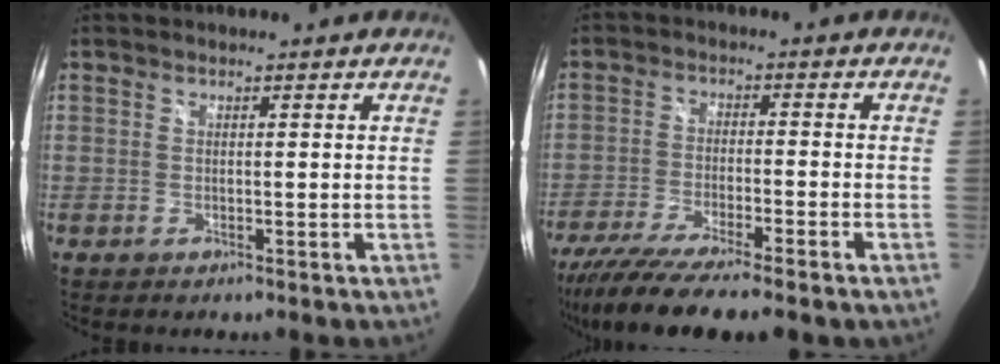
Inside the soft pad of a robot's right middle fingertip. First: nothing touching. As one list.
[{"total": 14.1, "force": [-11.2, 1.7, 8.3], "torque": [-0.170, -0.048, -0.188]}]